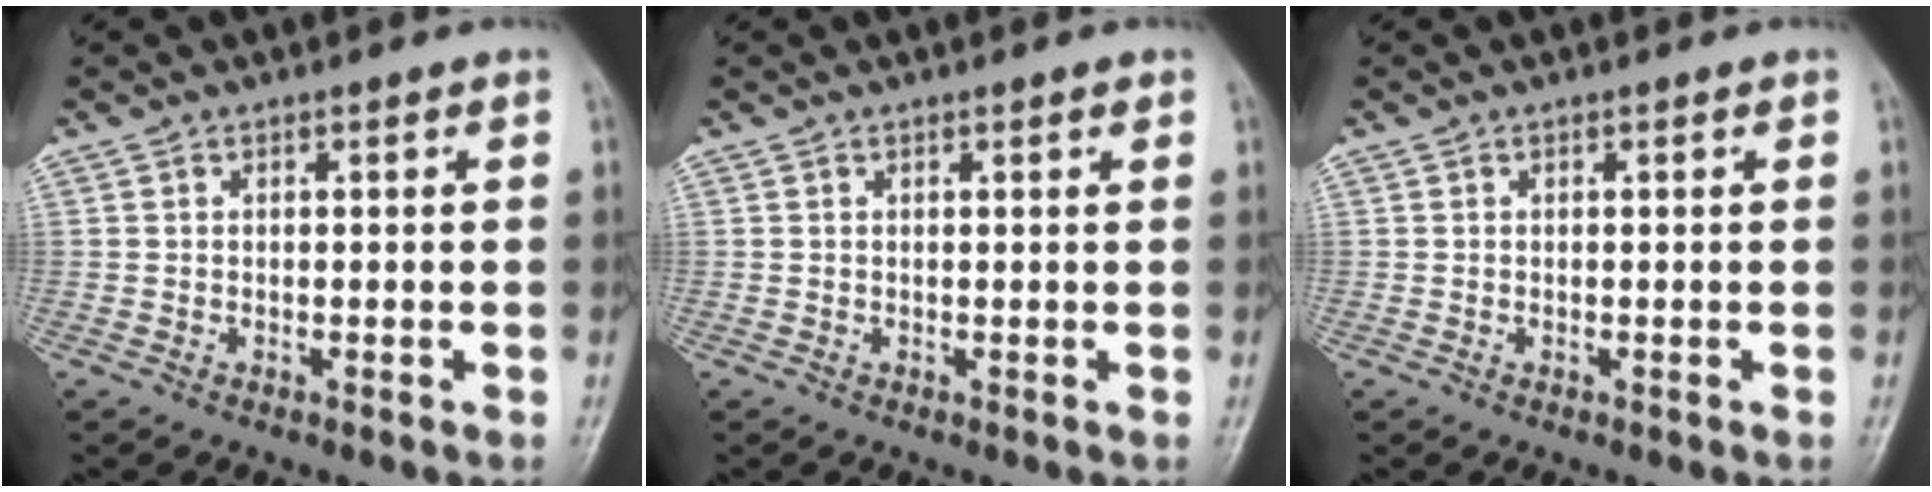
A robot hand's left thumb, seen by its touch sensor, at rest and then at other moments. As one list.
[{"total": 0.7, "force": [0.4, 0.2, 0.6], "torque": [-0.008, 0.002, 0.002]}, {"total": 0.0}]